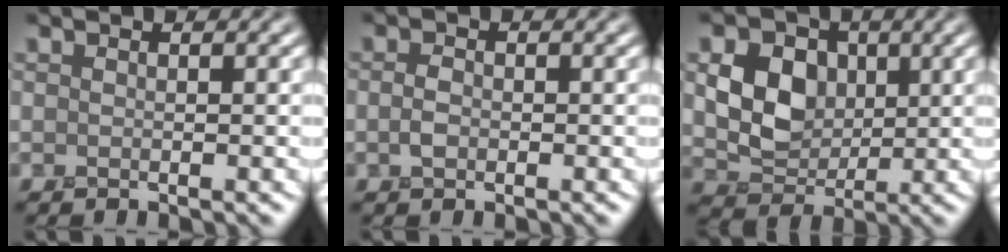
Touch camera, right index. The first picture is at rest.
{"total": 1.3, "force": [-0.6, 0.9, 0.8], "torque": [-0.019, -0.001, -0.017]}
{"total": 5.9, "force": [0.8, 4.6, 3.6], "torque": [-0.073, -0.004, 0.005]}